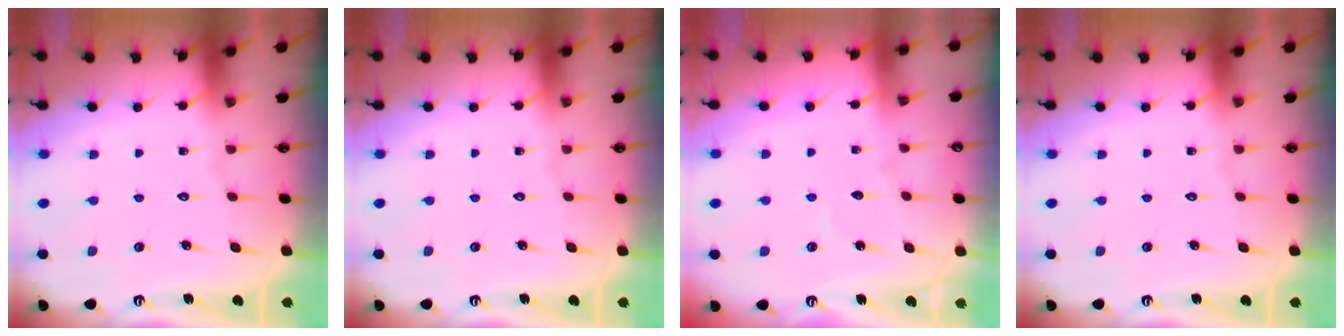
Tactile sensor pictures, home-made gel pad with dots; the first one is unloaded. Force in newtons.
{"total": 0.0}
{"total": 3.4, "press": 3.4, "slide": 0.4}
{"total": 0.0}